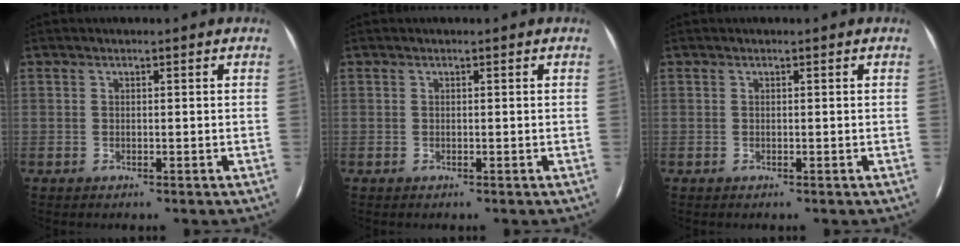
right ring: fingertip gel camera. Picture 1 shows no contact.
{"total": 0.0}
{"total": 0.0}